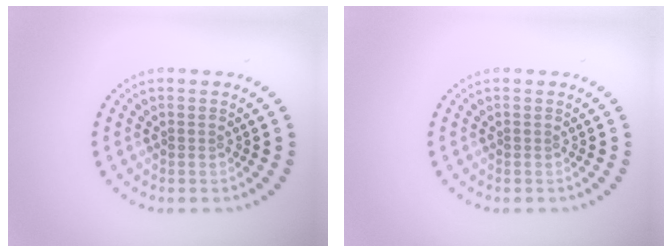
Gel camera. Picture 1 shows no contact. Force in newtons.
{"total": 0.0}